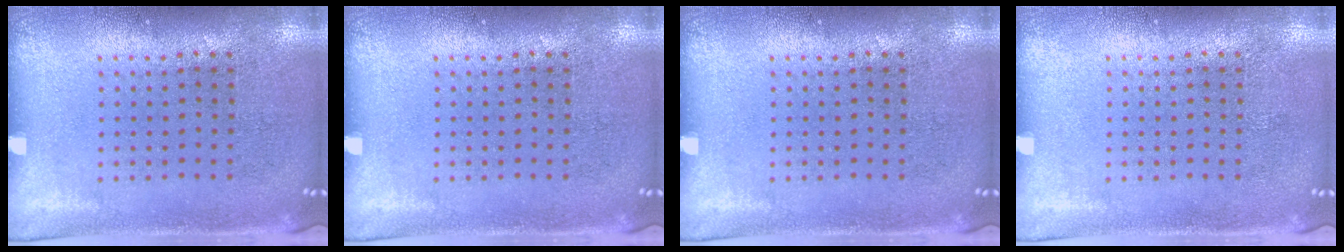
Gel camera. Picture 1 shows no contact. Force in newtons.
{"total": 0.0}
{"total": 0.0}
{"total": 0.0}